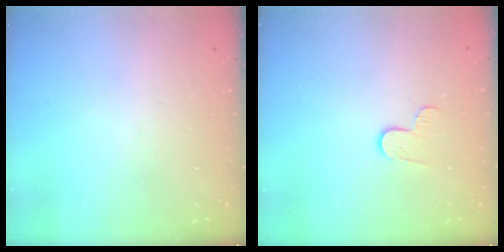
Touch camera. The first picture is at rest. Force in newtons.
{"total": 5.9, "press": 5.9, "slide": 0.5}